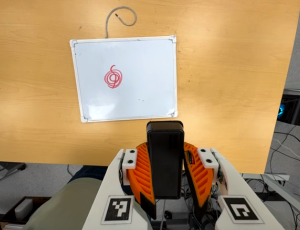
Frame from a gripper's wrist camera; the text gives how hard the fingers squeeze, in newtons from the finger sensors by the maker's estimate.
{"total": 11.5, "left": 9.3, "right": 13.8}